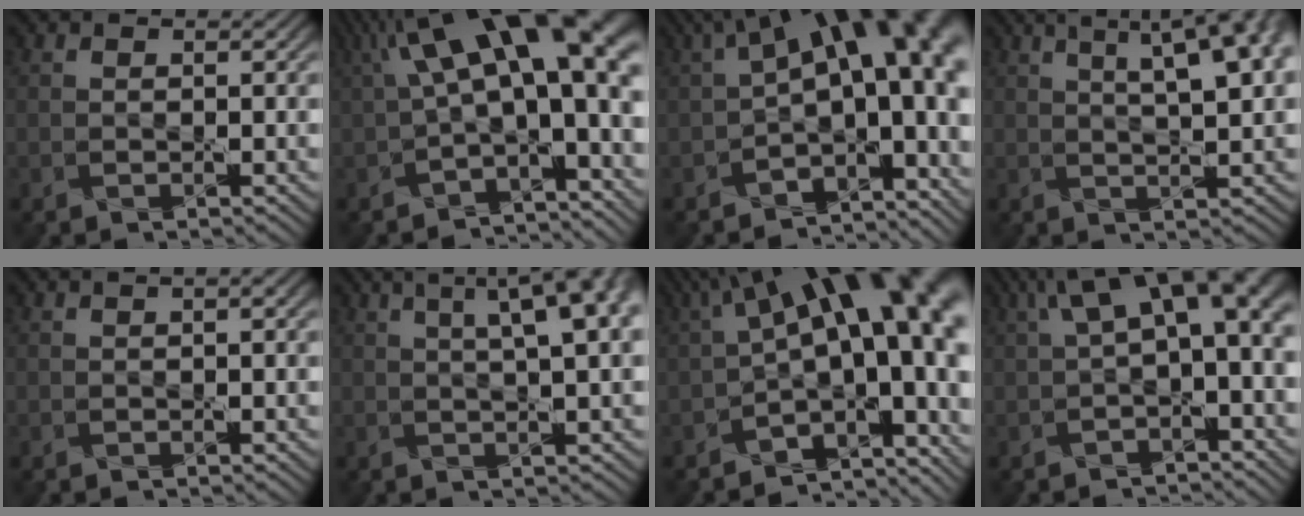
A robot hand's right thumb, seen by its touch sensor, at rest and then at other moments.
{"total": 16.5, "force": [3.3, 6.6, 14.8], "torque": [-0.225, 0.011, 0.063]}
{"total": 16.8, "force": [1.3, 8.3, 14.6], "torque": [-0.195, -0.005, 0.052]}
{"total": 13.2, "force": [5.9, 4.6, 10.9], "torque": [-0.139, 0.041, 0.068]}
{"total": 1.7, "force": [0.6, 0.4, 1.6], "torque": [-0.025, 0.007, 0.004]}
{"total": 10.8, "force": [4.0, 3.4, 9.5], "torque": [-0.103, 0.046, 0.035]}
{"total": 18.5, "force": [1.5, 8.3, 16.4], "torque": [-0.199, 0.001, 0.056]}
{"total": 10.2, "force": [2.5, 4.1, 9.0], "torque": [-0.145, 0.016, 0.044]}